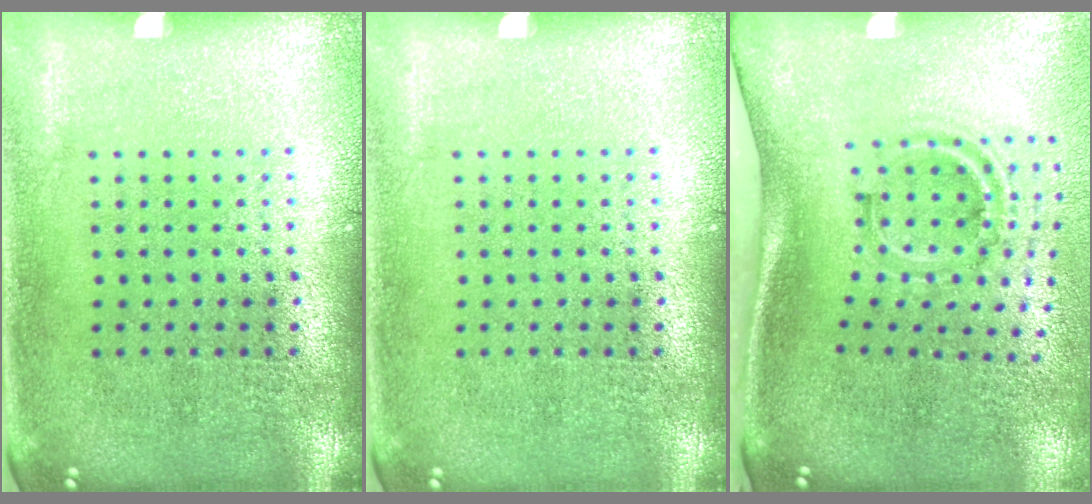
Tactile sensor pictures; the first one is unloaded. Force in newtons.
{"total": 0.0}
{"total": 1.6, "press": 1.1, "slide": 1.1}